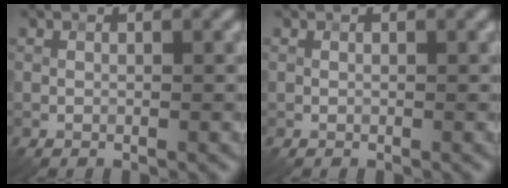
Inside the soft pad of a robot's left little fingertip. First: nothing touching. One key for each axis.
{"total": 0.0}